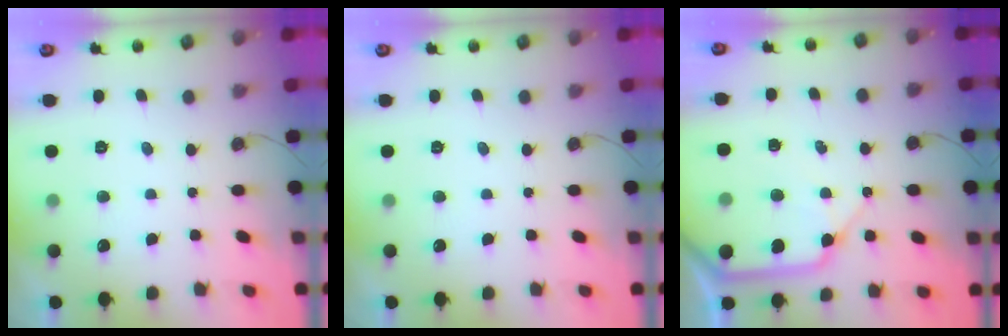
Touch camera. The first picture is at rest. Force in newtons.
{"total": 0.0}
{"total": 13.2, "press": 13.1, "slide": 1.6}